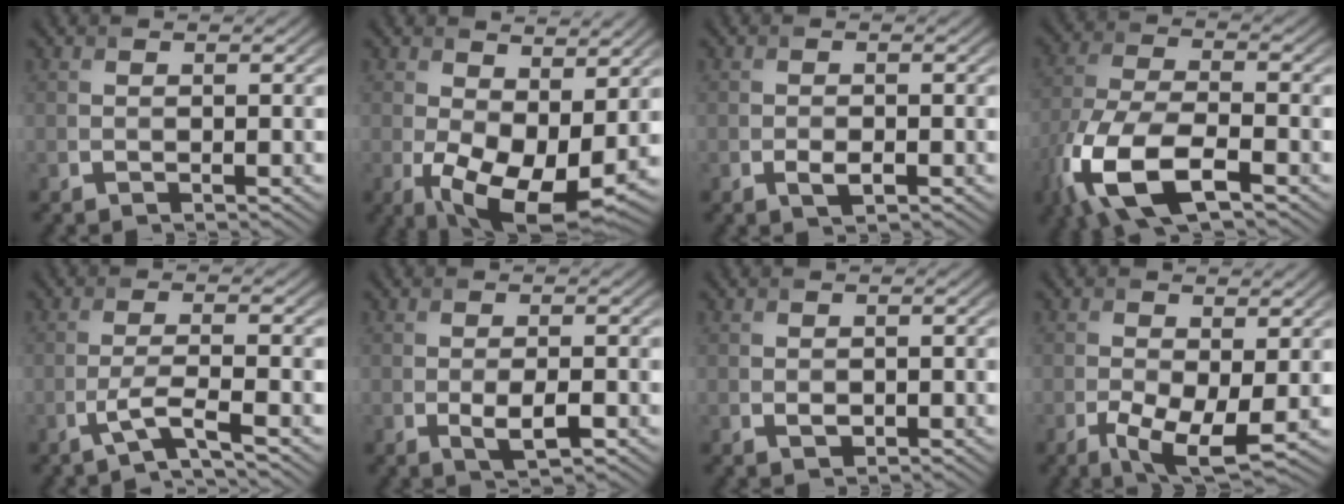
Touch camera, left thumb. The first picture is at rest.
{"total": 10.6, "force": [-0.2, 6.2, 8.6], "torque": [-0.166, -0.032, 0.007]}
{"total": 1.7, "force": [-0.7, 0.9, 1.3], "torque": [-0.025, -0.005, -0.013]}
{"total": 12.9, "force": [-6.7, 5.2, 9.6], "torque": [-0.219, -0.023, -0.144]}
{"total": 3.4, "force": [-1.9, 0.3, 2.8], "torque": [-0.050, 0.011, -0.054]}
{"total": 2.9, "force": [-0.8, 1.1, 2.5], "torque": [-0.052, -0.010, -0.010]}
{"total": 0.9, "force": [-0.2, 0.6, 0.6], "torque": [-0.011, -0.005, -0.003]}
{"total": 6.2, "force": [-2.0, 2.6, 5.2], "torque": [-0.112, -0.016, -0.036]}